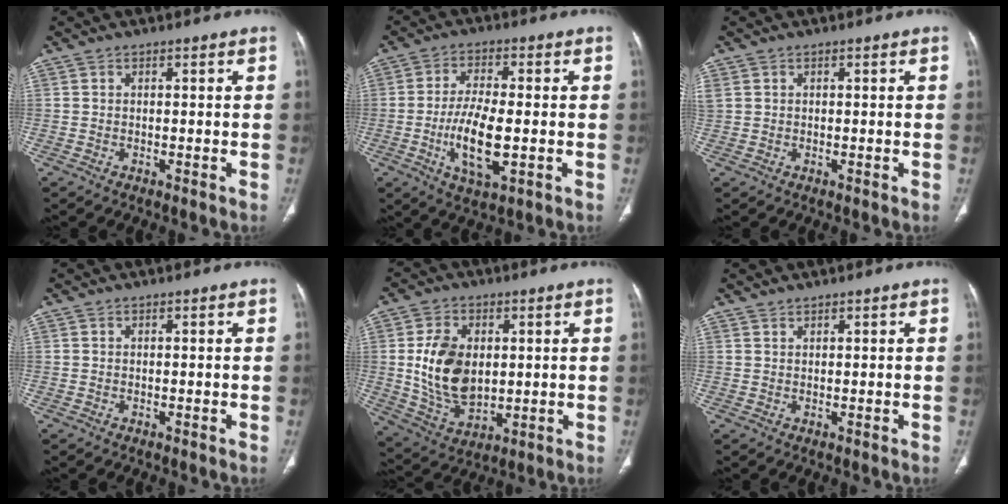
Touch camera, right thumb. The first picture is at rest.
{"total": 10.3, "force": [-2.0, 3.7, 9.5], "torque": [-0.185, -0.005, -0.033]}
{"total": 2.1, "force": [0.5, 1.6, 1.2], "torque": [-0.048, 0.019, 0.023]}
{"total": 0.0}
{"total": 12.9, "force": [1.3, 8.6, 9.5], "torque": [-0.157, -0.014, 0.036]}
{"total": 0.8, "force": [0.8, 0.1, 0.0], "torque": [-0.002, -0.002, 0.018]}